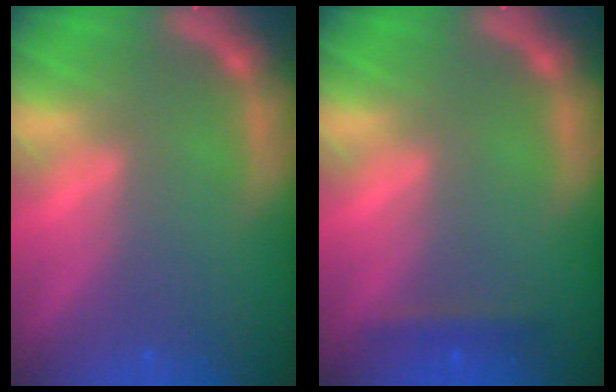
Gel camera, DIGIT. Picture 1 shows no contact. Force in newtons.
{"total": 1.4}